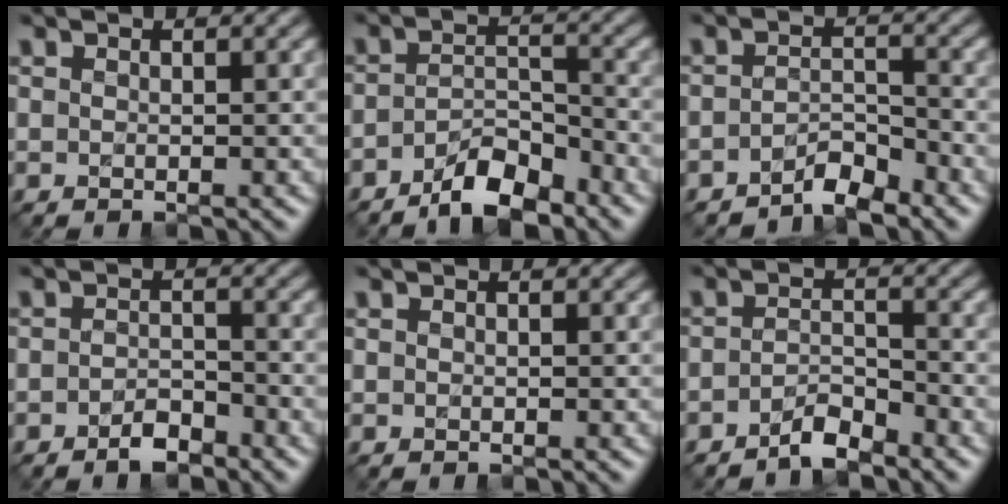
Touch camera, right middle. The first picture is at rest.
{"total": 4.9, "force": [-3.6, 1.6, 2.9], "torque": [-0.047, 0.004, -0.066]}
{"total": 2.7, "force": [-2.3, 0.7, 1.3], "torque": [-0.019, 0.011, -0.044]}
{"total": 2.4, "force": [-1.7, 0.9, 1.4], "torque": [-0.021, 0.005, -0.033]}
{"total": 0.0}
{"total": 2.6, "force": [-2.1, 0.6, 1.3], "torque": [-0.025, 0.009, -0.043]}